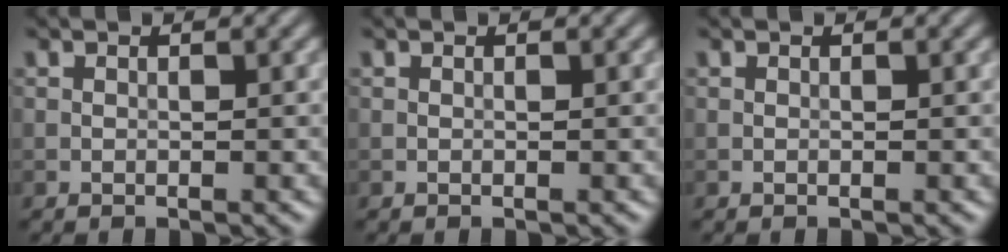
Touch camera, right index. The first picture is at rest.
{"total": 0.0}
{"total": 0.0}